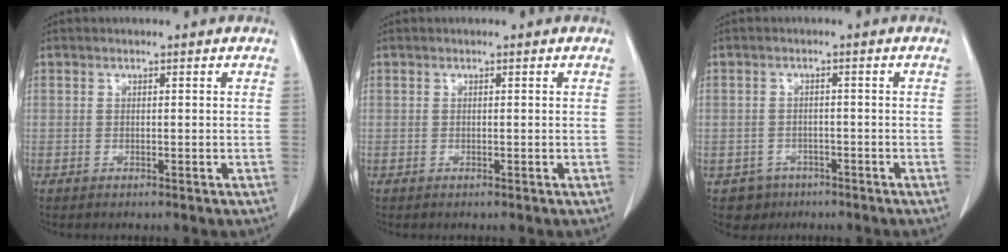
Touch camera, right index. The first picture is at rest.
{"total": 0.0}
{"total": 3.8, "force": [-2.0, 3.2, -0.3], "torque": [0.006, 0.012, -0.029]}